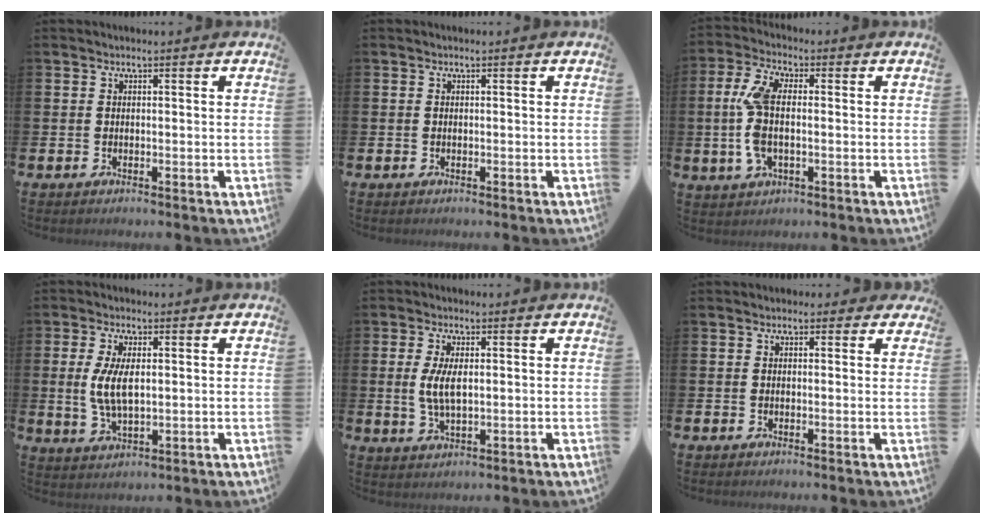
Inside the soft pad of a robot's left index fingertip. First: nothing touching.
{"total": 0.0}
{"total": 7.6, "force": [0.3, 3.6, 6.7], "torque": [-0.152, 0.009, 0.003]}
{"total": 5.8, "force": [0.9, 2.7, 5.1], "torque": [-0.092, 0.003, 0.014]}
{"total": 4.8, "force": [0.8, 2.0, 4.3], "torque": [-0.077, 0.003, 0.009]}
{"total": 0.7, "force": [0.2, 0.6, 0.2], "torque": [-0.003, 0.010, 0.002]}